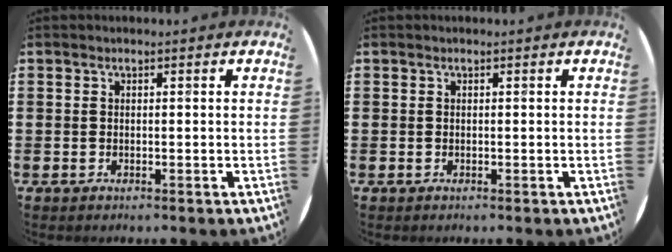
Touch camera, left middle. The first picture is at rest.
{"total": 0.0}